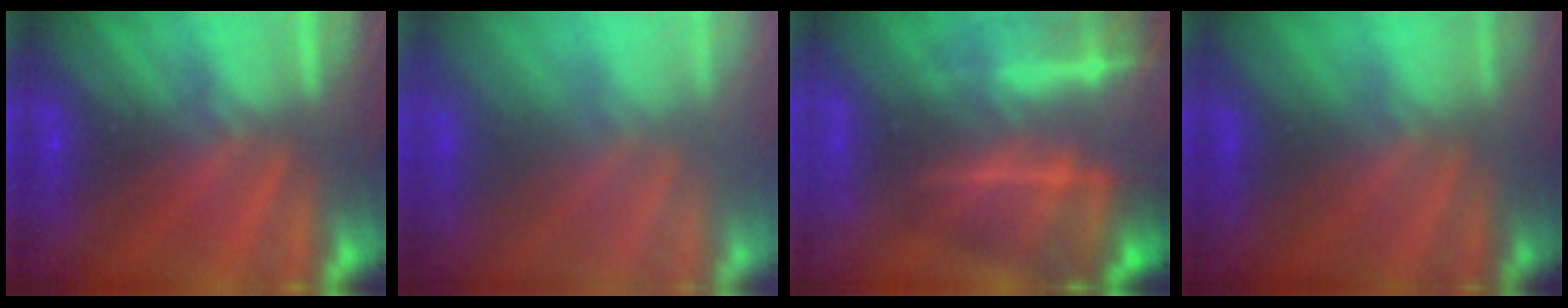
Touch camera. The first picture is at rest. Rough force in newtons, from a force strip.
{"total": 7.4}
{"total": 7.2}
{"total": 2.4}